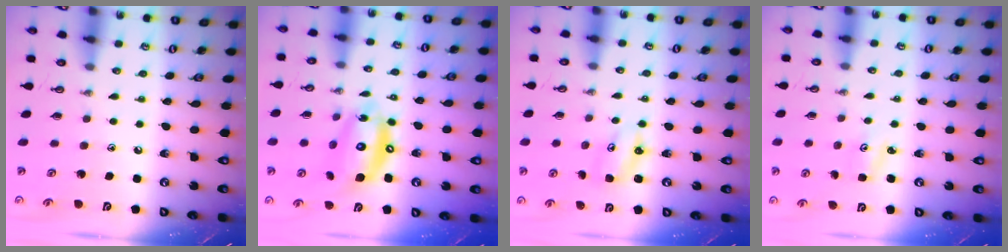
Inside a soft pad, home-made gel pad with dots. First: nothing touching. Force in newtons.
{"total": 13.6, "press": 13.6, "slide": 1.2}
{"total": 4.5, "press": 4.4, "slide": 0.4}
{"total": 2.6, "press": 2.6, "slide": 0.3}